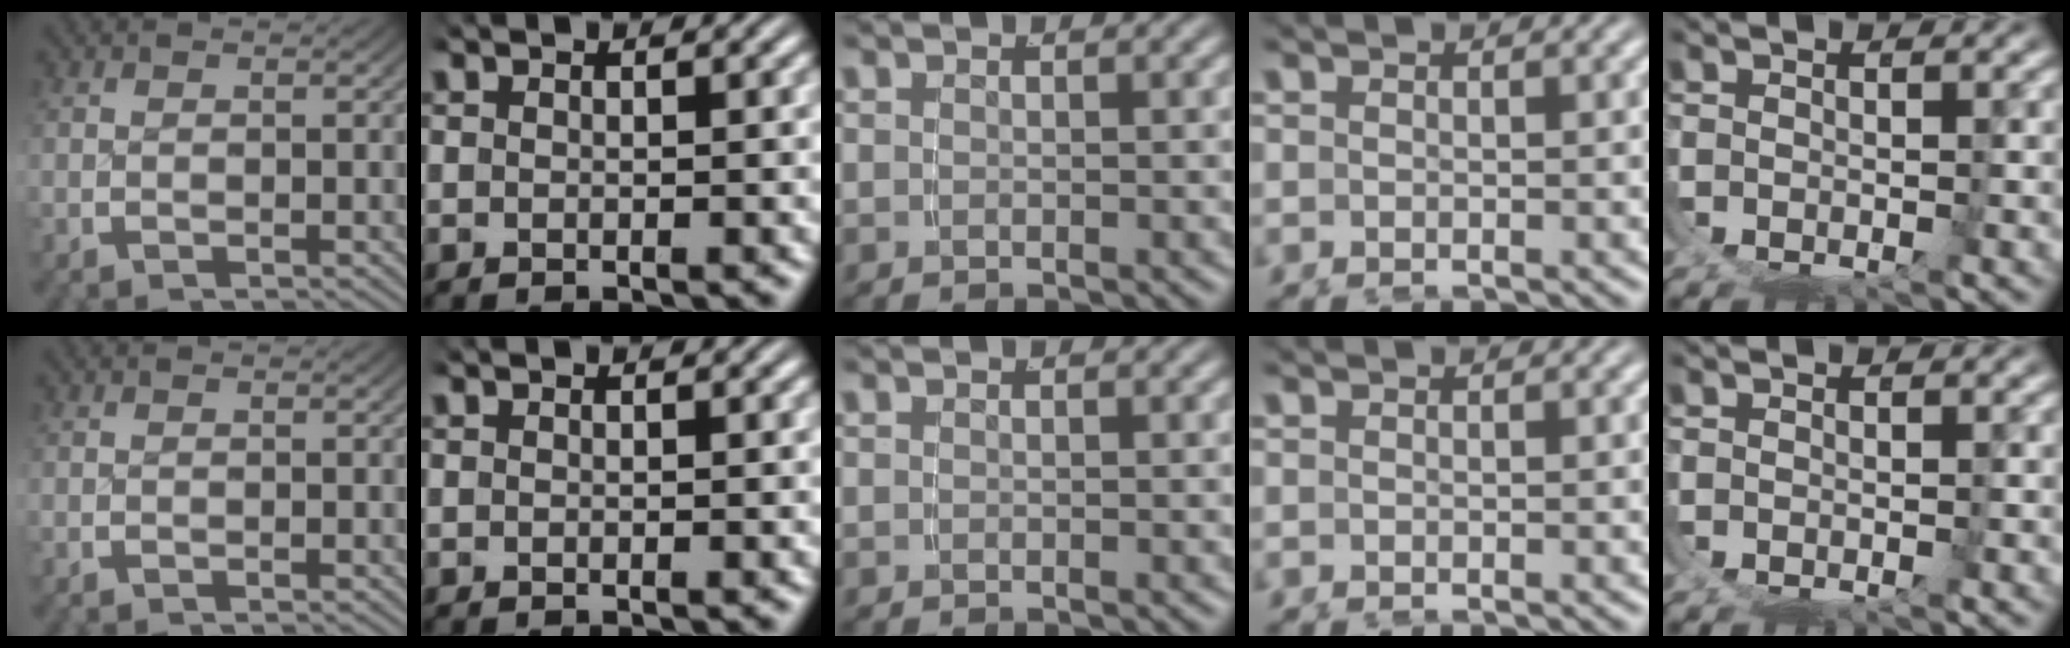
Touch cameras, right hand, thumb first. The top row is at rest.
{}